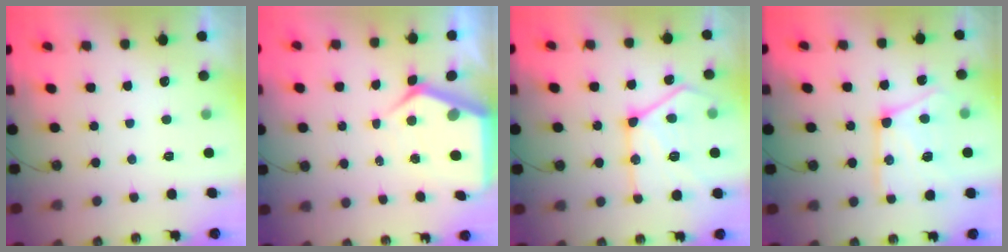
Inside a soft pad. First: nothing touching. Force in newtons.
{"total": 7.6, "press": 7.6, "slide": 0.9}
{"total": 20.5, "press": 20.4, "slide": 2.0}
{"total": 18.6, "press": 18.5, "slide": 2.0}